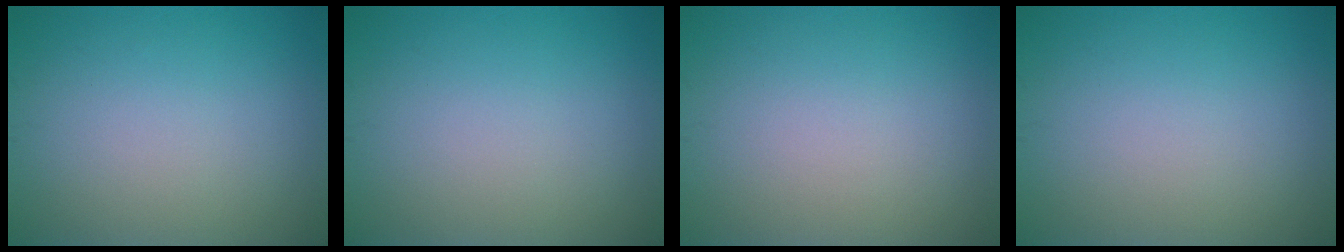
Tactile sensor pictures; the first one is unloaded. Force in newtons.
{"total": 0.0}
{"total": 0.0}
{"total": 0.0}